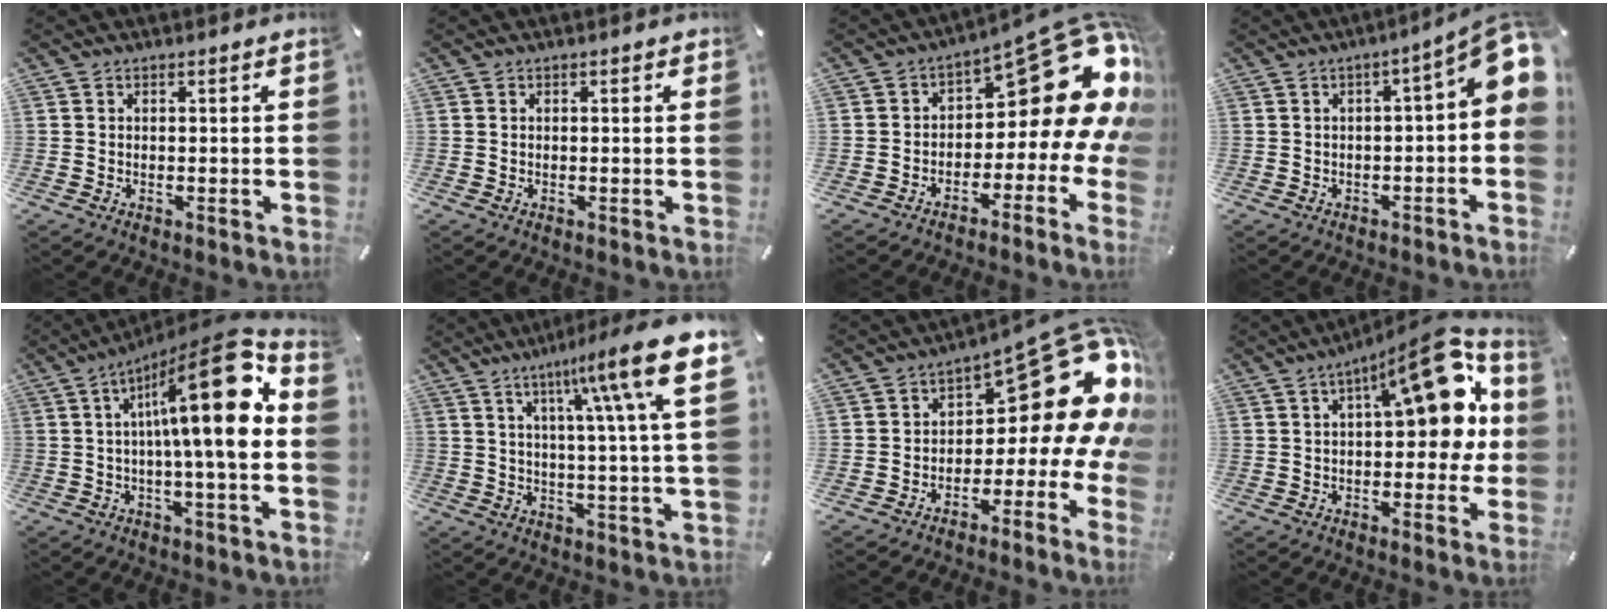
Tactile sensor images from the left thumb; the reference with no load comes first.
{"total": 0.0}
{"total": 19.1, "force": [7.6, 9.2, 14.9], "torque": [-0.185, -0.061, 0.124]}
{"total": 8.8, "force": [1.6, 2.7, 8.2], "torque": [-0.105, -0.024, 0.024]}
{"total": 21.6, "force": [4.8, 4.6, 20.6], "torque": [-0.316, -0.042, 0.061]}
{"total": 20.1, "force": [8.6, 3.0, 18.0], "torque": [-0.272, -0.037, 0.118]}
{"total": 21.1, "force": [8.2, 9.9, 16.8], "torque": [-0.213, -0.068, 0.139]}
{"total": 16.5, "force": [5.3, 7.0, 13.9], "torque": [-0.168, -0.030, 0.082]}